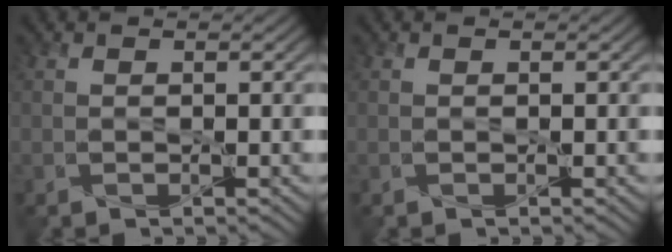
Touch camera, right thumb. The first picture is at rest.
{"total": 0.0}